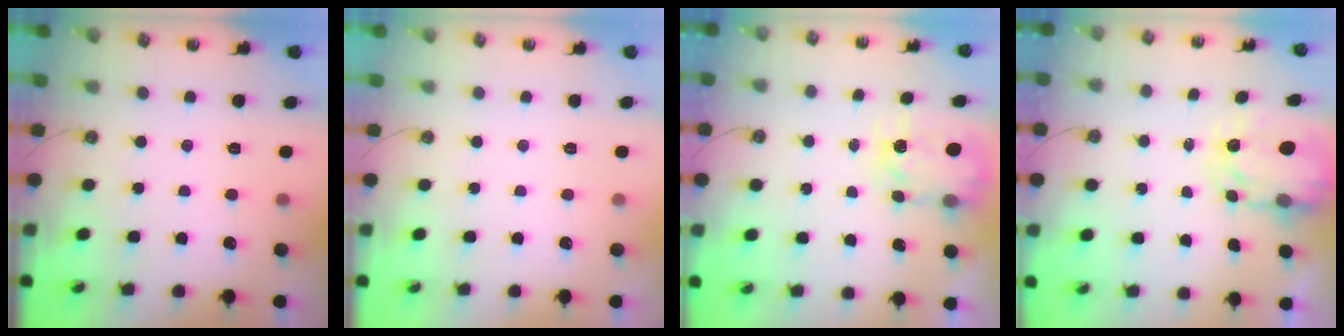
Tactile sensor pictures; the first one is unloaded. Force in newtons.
{"total": 0.0}
{"total": 5.1, "press": 5.1, "slide": 0.5}
{"total": 3.9, "press": 3.9, "slide": 0.2}